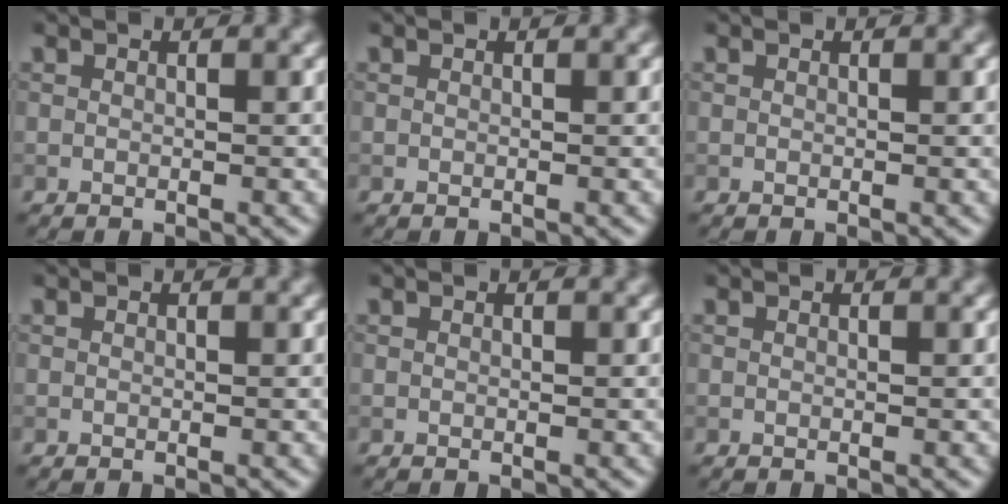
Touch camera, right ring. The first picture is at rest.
{"total": 0.0}
{"total": 0.0}
{"total": 0.0}
{"total": 0.0}
{"total": 0.0}